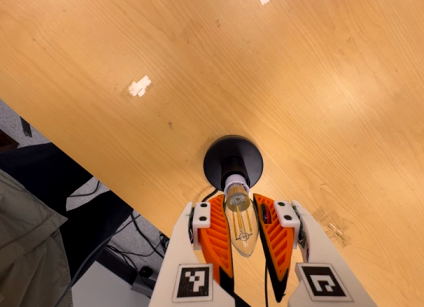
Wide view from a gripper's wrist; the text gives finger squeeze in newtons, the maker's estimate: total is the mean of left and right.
{"total": 20.4, "left": 21.2, "right": 19.7}